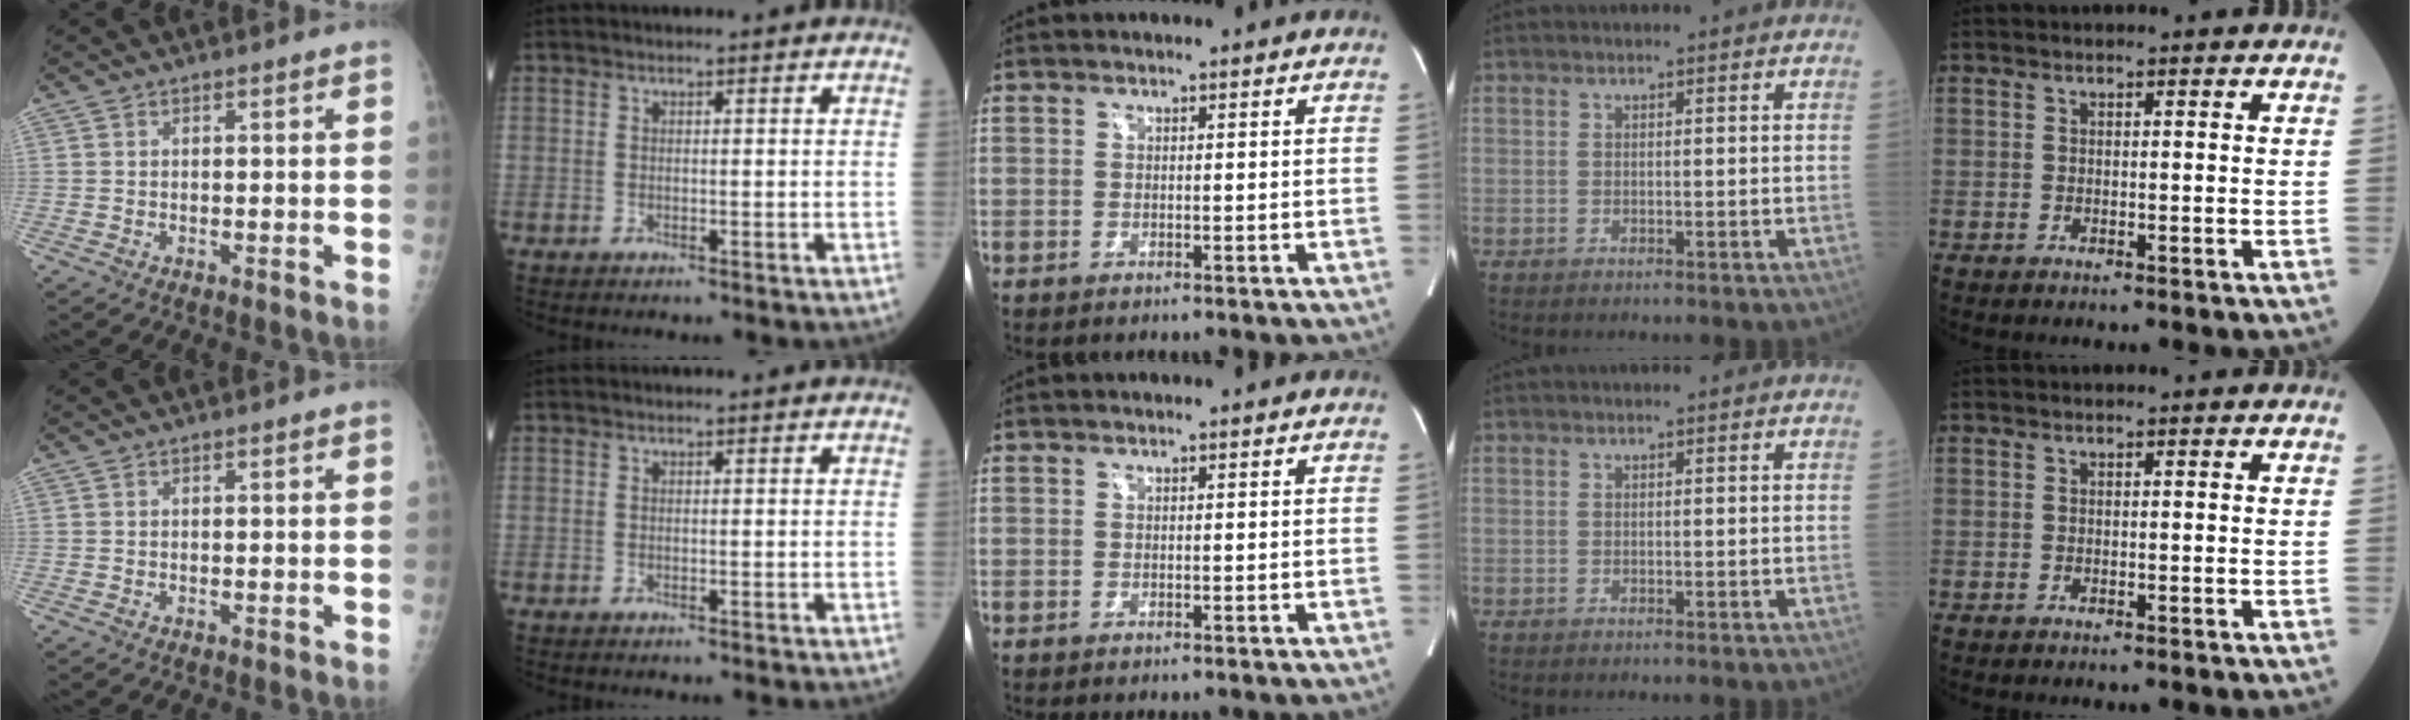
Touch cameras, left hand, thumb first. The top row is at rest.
{}